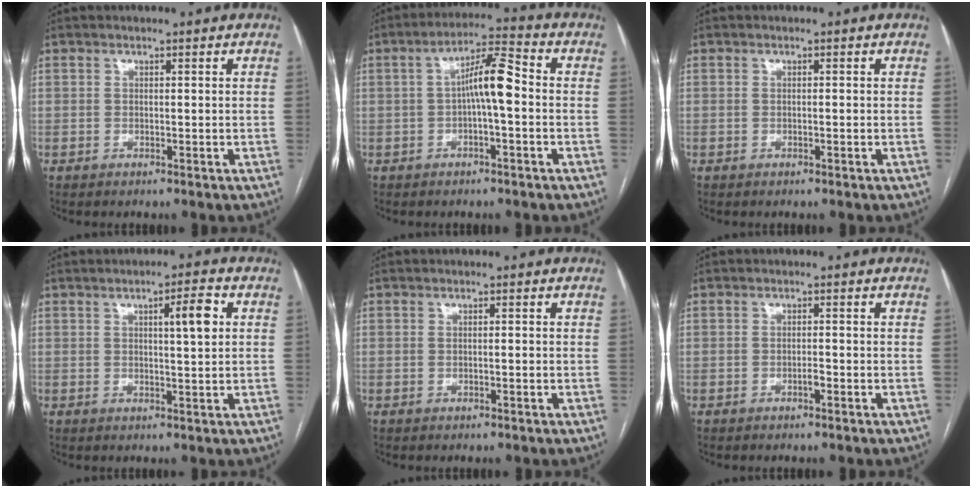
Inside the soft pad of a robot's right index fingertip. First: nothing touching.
{"total": 7.2, "force": [-0.4, 1.1, 7.1], "torque": [-0.125, 0.025, -0.009]}
{"total": 0.6, "force": [-0.1, 0.1, 0.5], "torque": [-0.011, 0.000, 0.002]}
{"total": 4.9, "force": [1.4, 0.4, 4.7], "torque": [-0.070, 0.003, 0.020]}
{"total": 1.0, "force": [-0.1, 0.3, 0.9], "torque": [-0.020, 0.003, 0.003]}
{"total": 1.1, "force": [-0.5, 0.3, 1.0], "torque": [-0.018, 0.001, -0.009]}